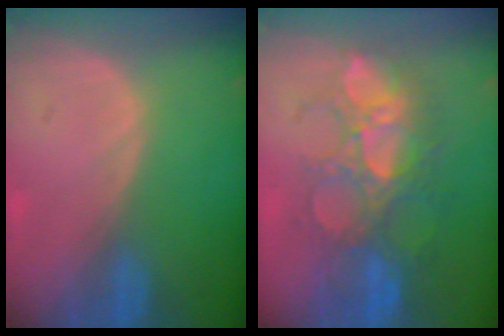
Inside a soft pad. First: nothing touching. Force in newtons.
{"total": 9.4, "press": 9.2, "slide": 2.1}